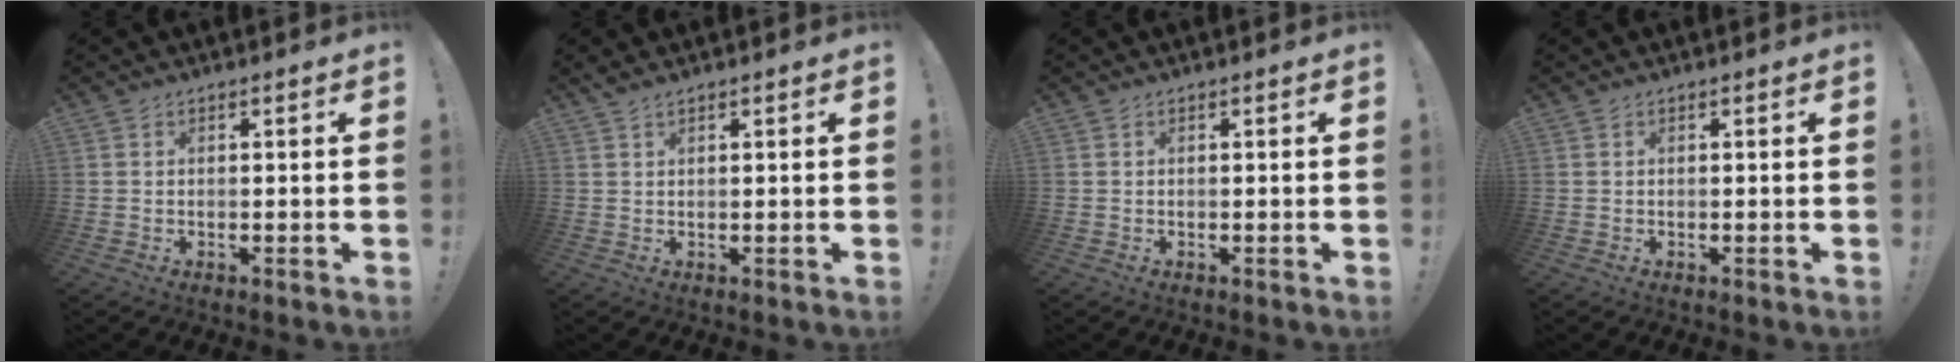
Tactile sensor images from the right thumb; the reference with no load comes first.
{"total": 1.3, "force": [1.1, 0.1, 0.7], "torque": [-0.019, -0.001, 0.022]}
{"total": 0.0}
{"total": 0.0}